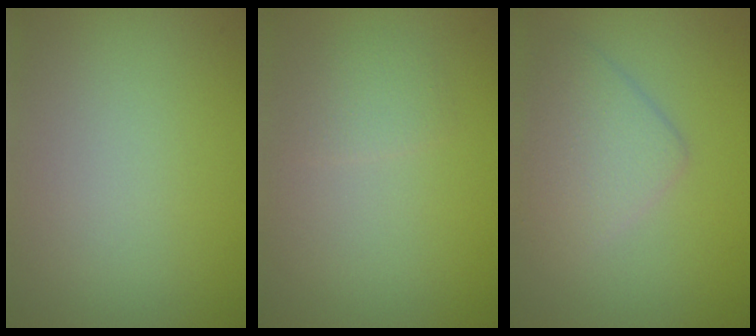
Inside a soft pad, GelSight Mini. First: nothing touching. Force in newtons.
{"total": 1.3, "press": 1.3, "slide": 0.0}
{"total": 3.4, "press": 3.4, "slide": 0.1}